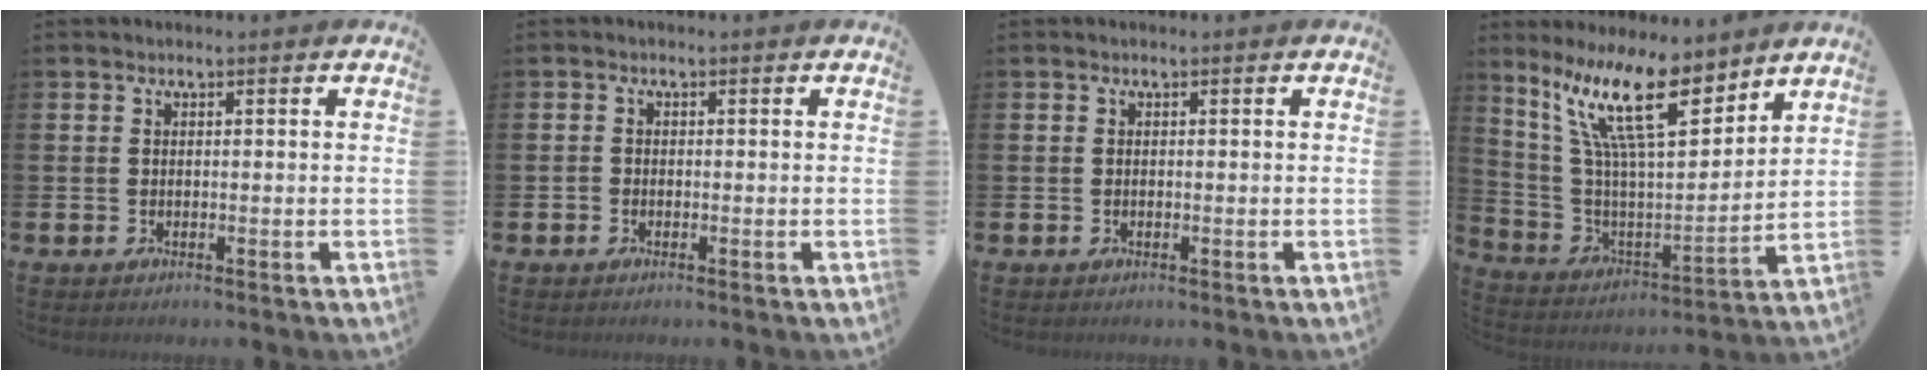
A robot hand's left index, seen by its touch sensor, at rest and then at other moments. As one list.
[{"total": 0.8, "force": [-0.5, 0.6, 0.3], "torque": [-0.001, 0.000, -0.012]}, {"total": 0.0}, {"total": 14.1, "force": [9.6, 3.8, 9.6], "torque": [-0.220, -0.049, 0.169]}]